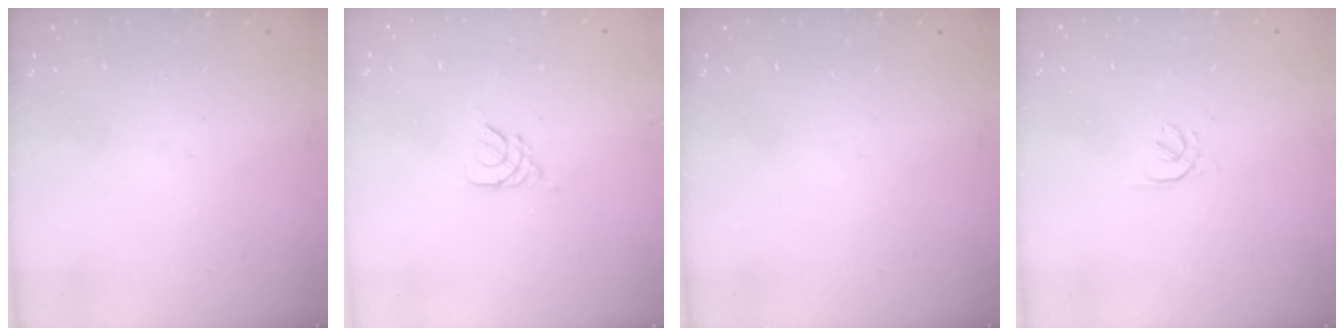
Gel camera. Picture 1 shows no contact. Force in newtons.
{"total": 2.7, "press": 2.7, "slide": 0.5}
{"total": 0.0}
{"total": 1.7, "press": 1.6, "slide": 0.5}